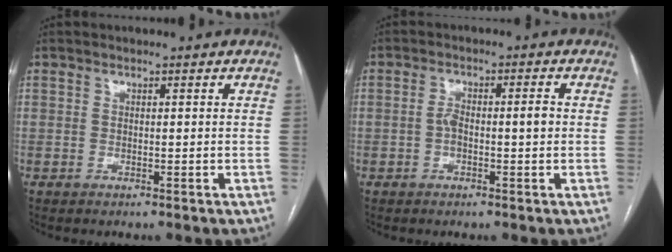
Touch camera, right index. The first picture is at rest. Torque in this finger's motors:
{"motor_torque": [0.02, 0.02, 0.09, 0.02]}